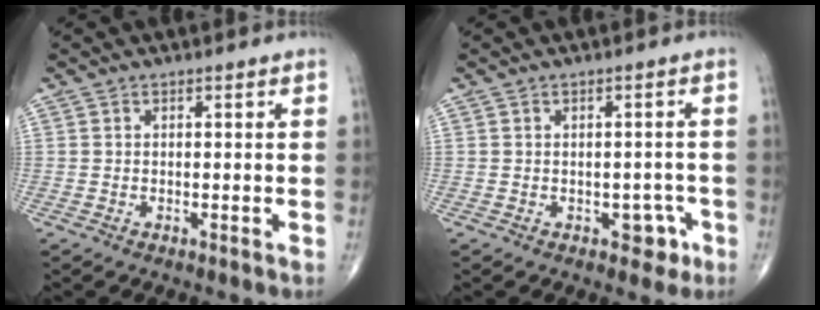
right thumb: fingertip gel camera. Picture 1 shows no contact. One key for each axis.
{"total": 3.5, "fx": -1.5, "fy": 2.4, "fz": 2.0, "tx": -0.001, "ty": 0.012, "tz": -0.018}